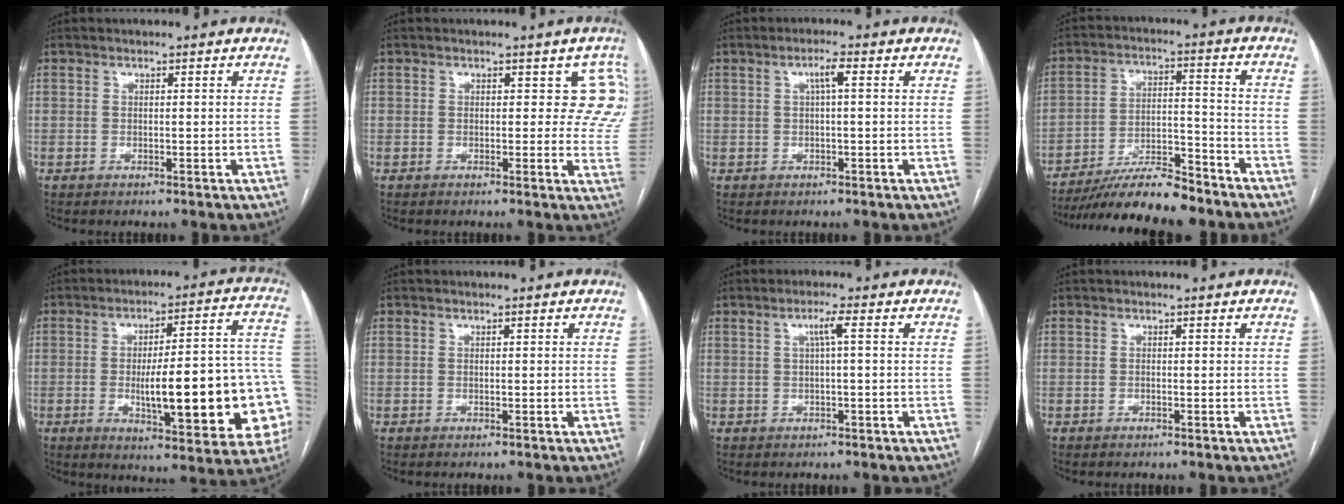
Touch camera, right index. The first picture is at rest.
{"total": 6.4, "force": [2.3, 4.1, 4.3], "torque": [-0.013, 0.002, 0.010]}
{"total": 2.3, "force": [0.6, 0.2, 2.3], "torque": [-0.043, 0.006, 0.009]}
{"total": 13.0, "force": [-11.5, 1.6, 6.0], "torque": [-0.097, 0.005, -0.196]}
{"total": 22.3, "force": [-4.1, 4.4, 21.5], "torque": [-0.227, 0.026, -0.040]}
{"total": 0.0}
{"total": 2.3, "force": [0.5, -0.3, 2.3], "torque": [-0.045, 0.003, 0.009]}
{"total": 0.0}